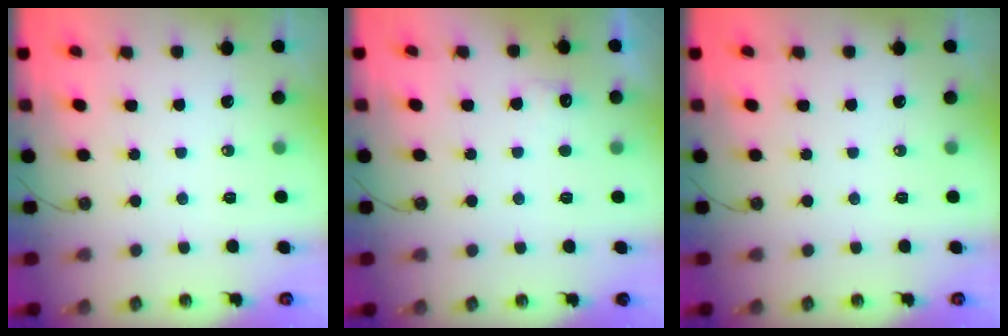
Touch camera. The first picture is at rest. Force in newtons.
{"total": 4.3, "press": 4.1, "slide": 1.1}
{"total": 0.0}